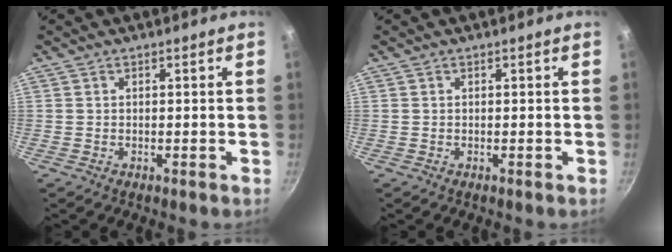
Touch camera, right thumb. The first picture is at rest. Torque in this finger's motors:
{"motor_torque": [-0.13, -0.13, 0.03, -0.21, 0.00]}